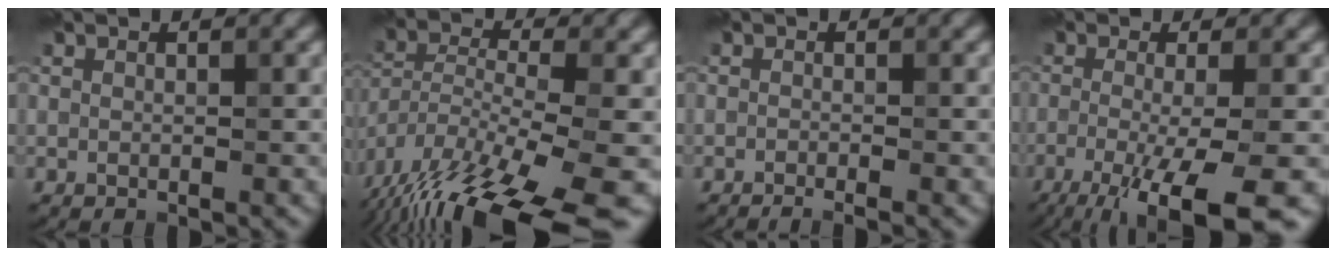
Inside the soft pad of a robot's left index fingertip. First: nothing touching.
{"total": 16.4, "force": [-11.7, 4.1, 10.8], "torque": [-0.212, -0.030, -0.190]}
{"total": 1.1, "force": [-0.7, 0.2, 0.7], "torque": [-0.008, -0.008, -0.015]}
{"total": 9.2, "force": [-4.4, 2.1, 7.8], "torque": [-0.117, -0.015, -0.076]}